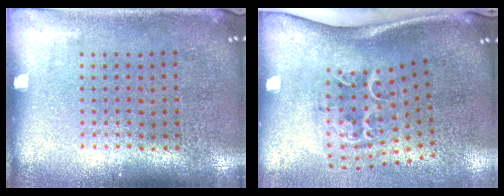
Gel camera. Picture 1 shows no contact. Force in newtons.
{"total": 2.2, "press": 1.3, "slide": 1.8}